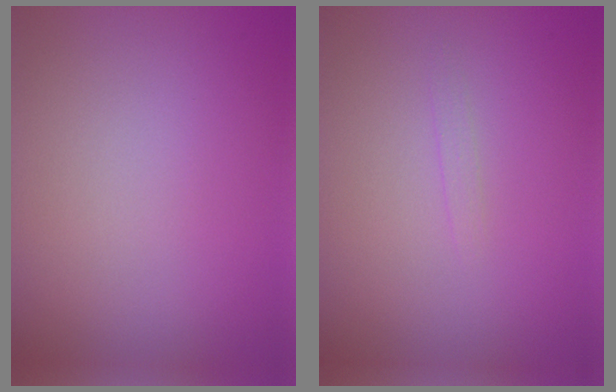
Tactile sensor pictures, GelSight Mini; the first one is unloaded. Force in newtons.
{"total": 0.6, "press": 0.6, "slide": 0.1}